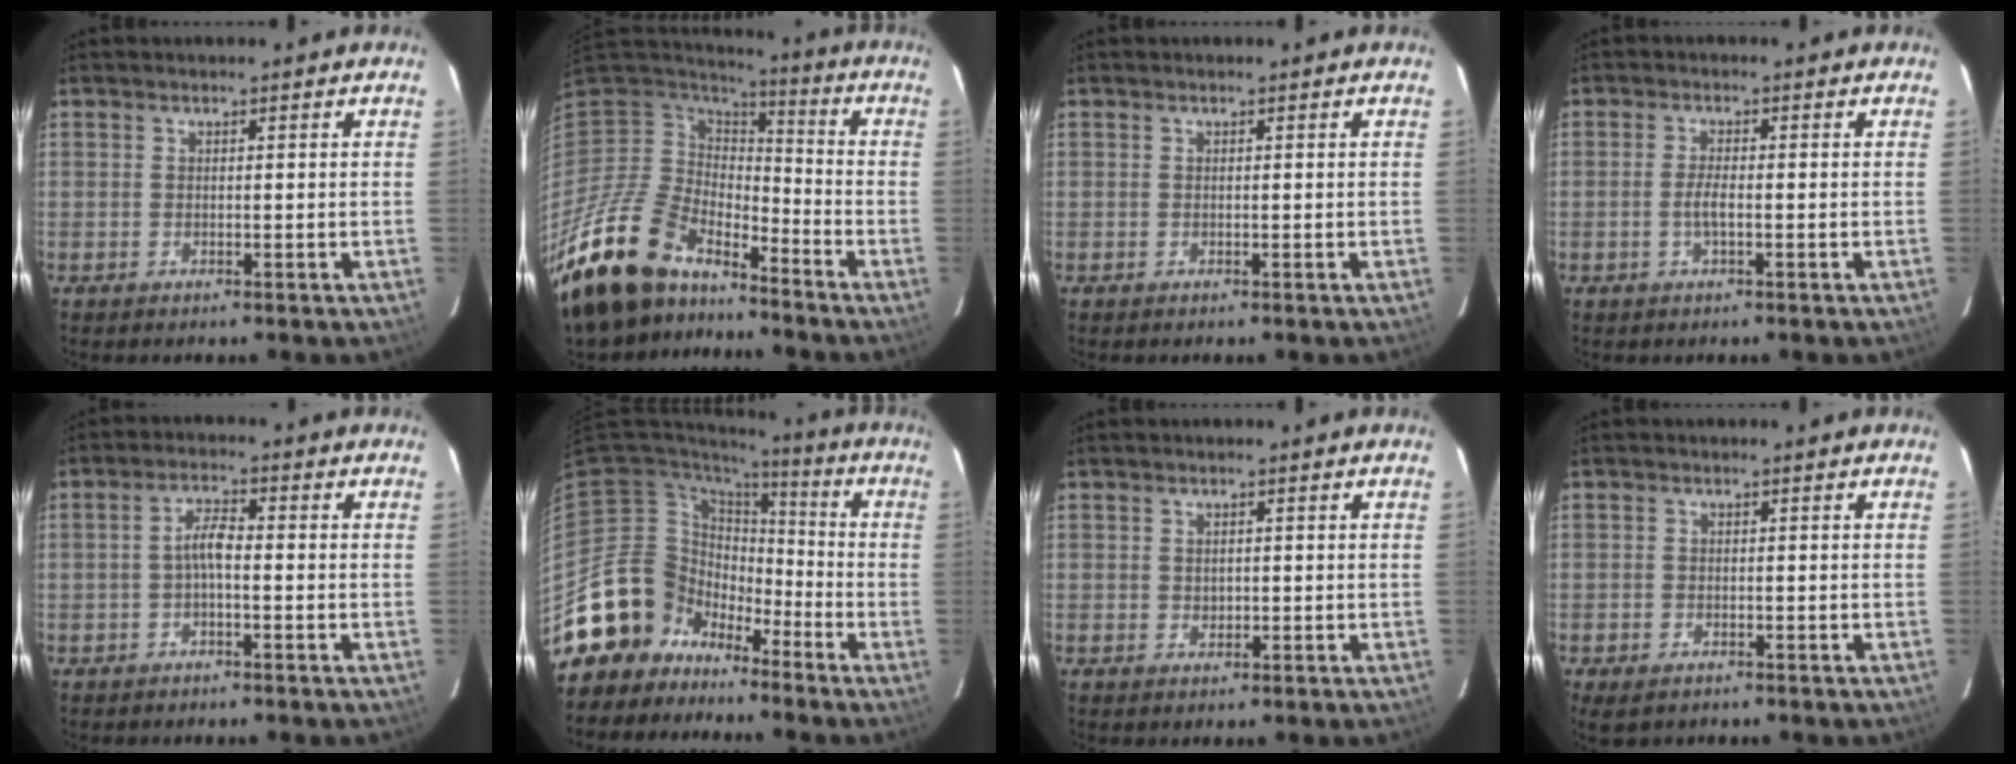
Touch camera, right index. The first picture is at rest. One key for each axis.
{"total": 21.3, "fx": -17.0, "fy": 9.2, "fz": 9.0, "tx": -0.201, "ty": -0.024, "tz": -0.303}
{"total": 0.0}
{"total": 2.5, "fx": -0.7, "fy": 0.5, "fz": 2.4, "tx": -0.048, "ty": 0.000, "tz": -0.014}
{"total": 3.2, "fx": -0.9, "fy": 0.8, "fz": 3.0, "tx": -0.060, "ty": 0.011, "tz": -0.018}
{"total": 14.9, "fx": -9.8, "fy": 11.0, "fz": 2.3, "tx": -0.077, "ty": 0.034, "tz": -0.167}
{"total": 1.2, "fx": 0.2, "fy": 1.1, "fz": 0.5, "tx": -0.005, "ty": 0.003, "tz": 0.005}
{"total": 3.5, "fx": -2.2, "fy": 1.9, "fz": 1.9, "tx": -0.041, "ty": -0.013, "tz": -0.036}